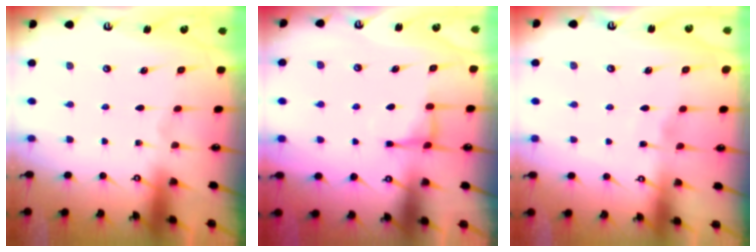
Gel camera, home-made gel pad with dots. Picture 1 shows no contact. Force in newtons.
{"total": 5.4, "press": 5.3, "slide": 0.7}
{"total": 2.6, "press": 2.5, "slide": 0.2}